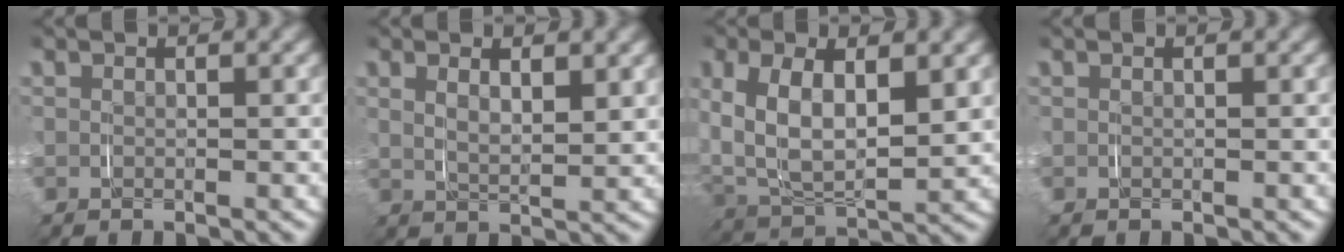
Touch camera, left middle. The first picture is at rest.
{"total": 2.7, "force": [1.2, 1.0, 2.2], "torque": [-0.042, -0.009, 0.027]}
{"total": 7.8, "force": [0.9, 5.3, 5.7], "torque": [-0.141, -0.019, 0.027]}
{"total": 0.0}